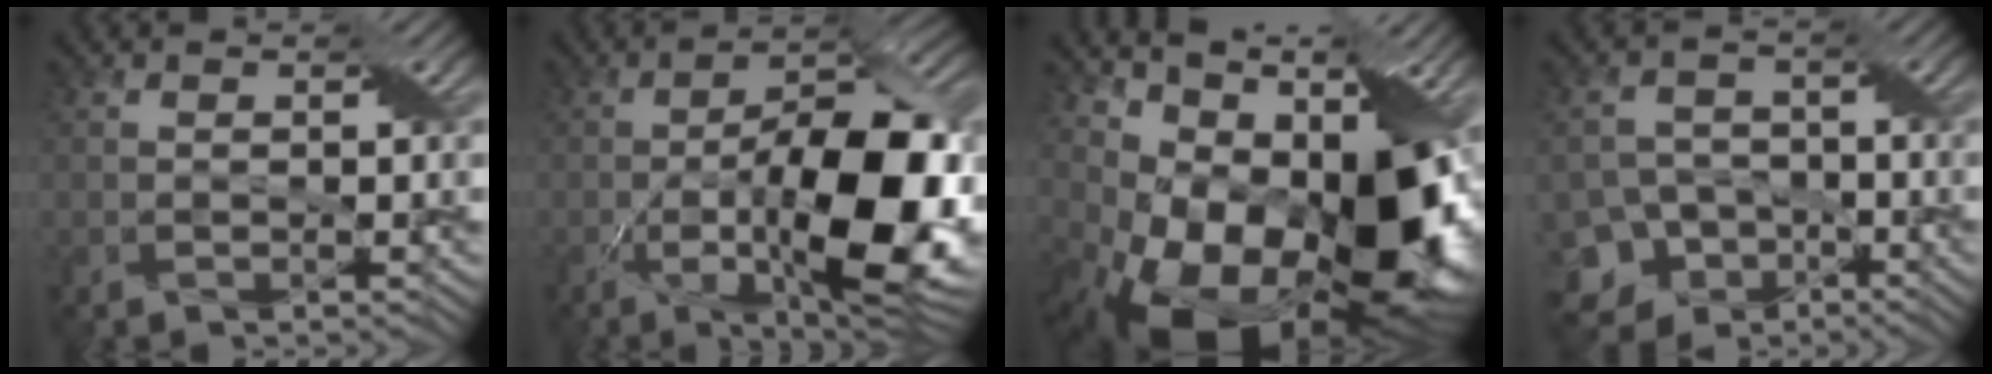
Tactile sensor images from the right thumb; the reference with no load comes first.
{"total": 17.2, "force": [-4.5, 6.8, 15.1], "torque": [-0.230, -0.011, -0.070]}
{"total": 18.0, "force": [-1.0, 11.7, 13.7], "torque": [-0.183, -0.020, 0.015]}
{"total": 9.5, "force": [-6.2, 6.9, 2.0], "torque": [-0.052, -0.014, -0.106]}